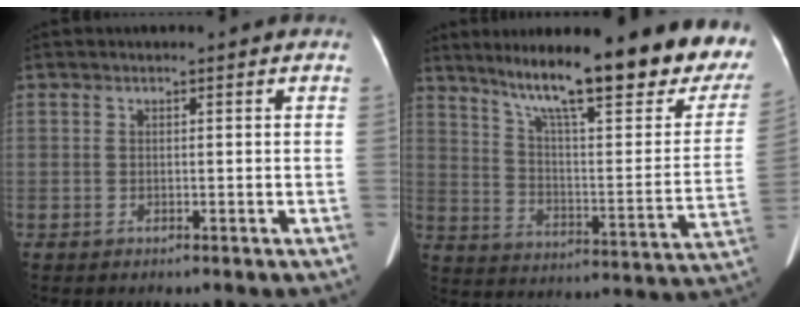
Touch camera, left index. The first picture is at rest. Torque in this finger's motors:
{"motor_torque": [0.59, -1.55, 0.22, 0.04]}